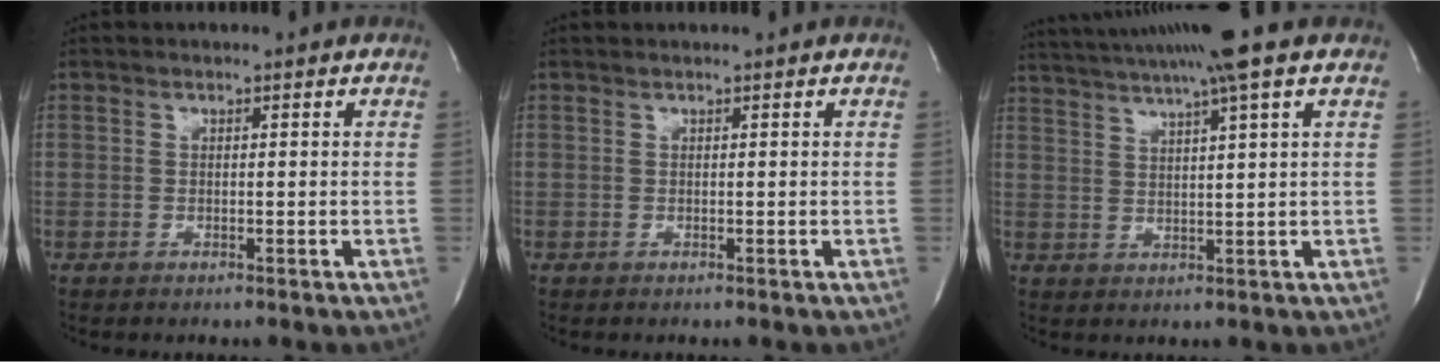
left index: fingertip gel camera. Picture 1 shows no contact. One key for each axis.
{"total": 0.0}
{"total": 12.3, "fx": 9.9, "fy": -1.9, "fz": 7.1, "tx": -0.132, "ty": 0.006, "tz": 0.141}